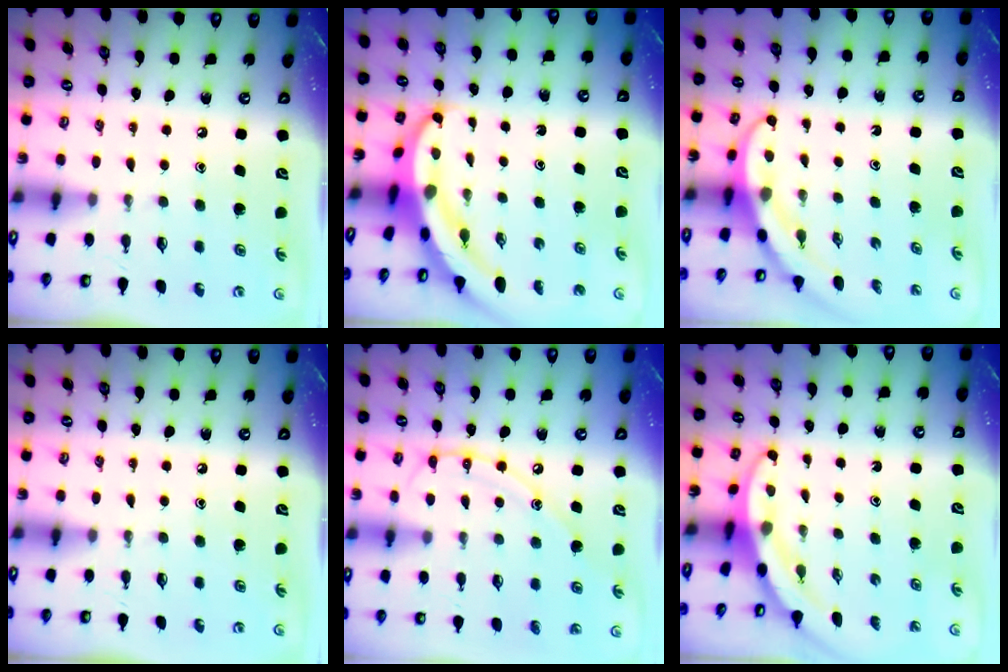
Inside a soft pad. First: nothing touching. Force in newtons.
{"total": 6.6, "press": 6.6, "slide": 0.9}
{"total": 3.7, "press": 3.7, "slide": 0.4}
{"total": 0.0}
{"total": 11.0, "press": 11.0, "slide": 0.9}
{"total": 3.3, "press": 3.3, "slide": 0.1}